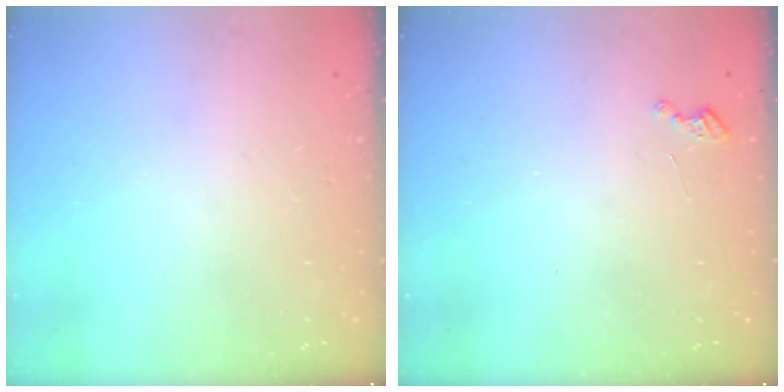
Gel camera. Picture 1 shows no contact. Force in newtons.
{"total": 2.7, "press": 2.7, "slide": 0.4}